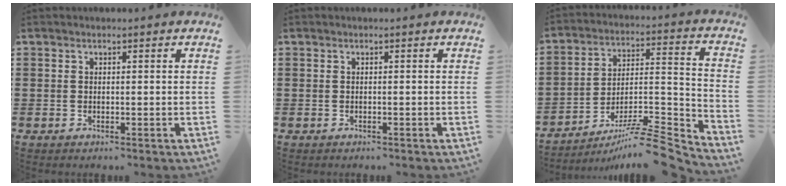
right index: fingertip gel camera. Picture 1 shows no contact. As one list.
[{"total": 0.0}, {"total": 8.7, "force": [-7.2, 1.0, 4.8], "torque": [-0.069, 0.012, -0.141]}]